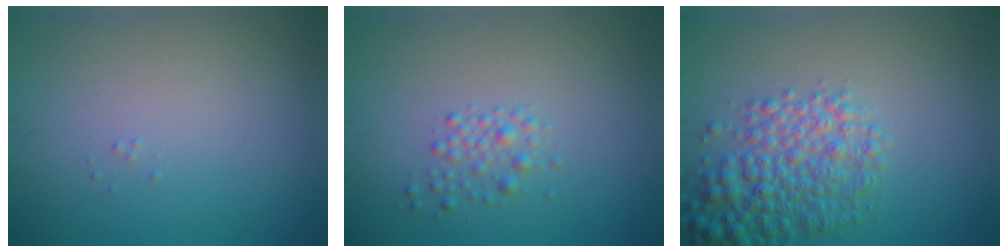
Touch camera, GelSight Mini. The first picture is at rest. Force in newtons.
{"total": 1.6, "press": 1.6, "slide": 0.0}
{"total": 5.3, "press": 5.3, "slide": 0.2}